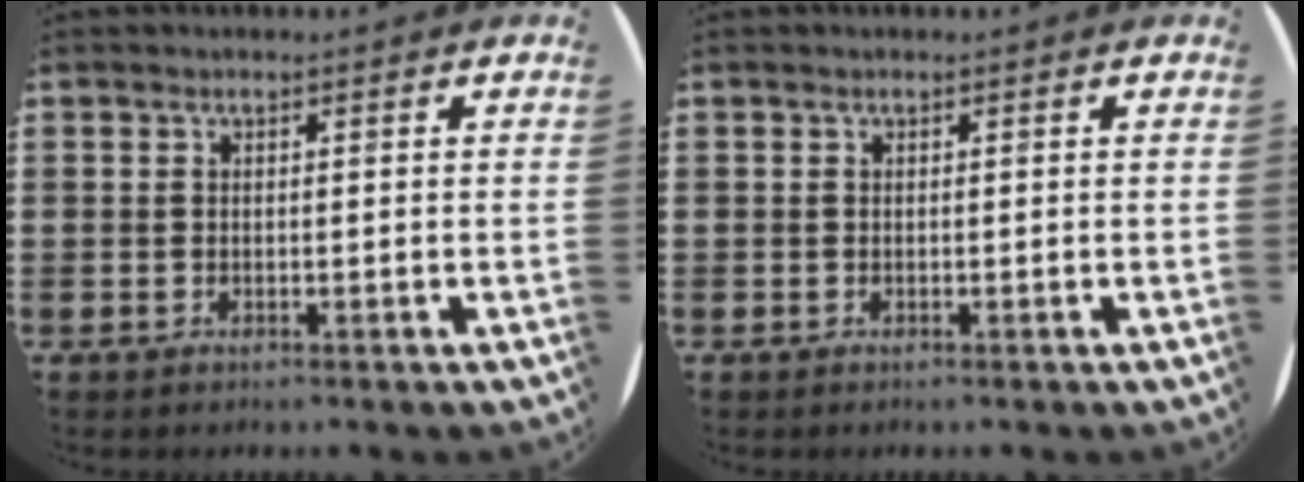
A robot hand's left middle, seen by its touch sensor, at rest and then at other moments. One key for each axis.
{"total": 0.0}